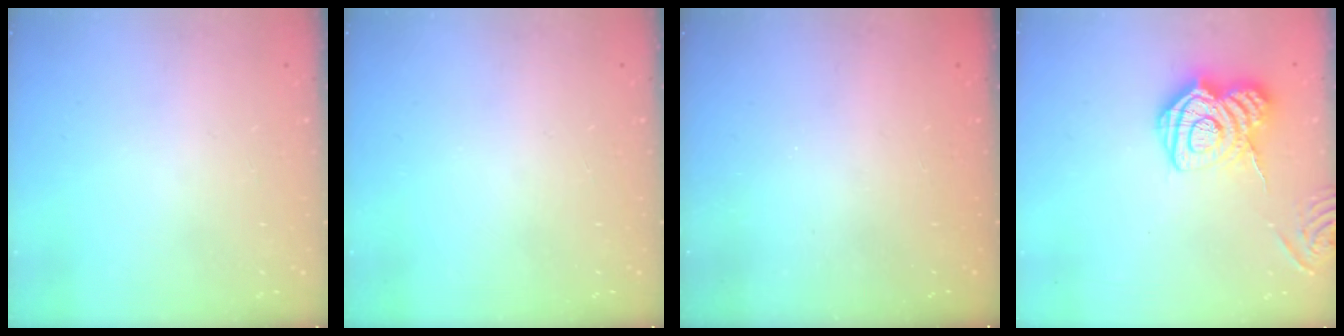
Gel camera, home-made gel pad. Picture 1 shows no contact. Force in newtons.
{"total": 0.0}
{"total": 2.4, "press": 2.3, "slide": 0.7}
{"total": 12.0, "press": 12.0, "slide": 0.9}